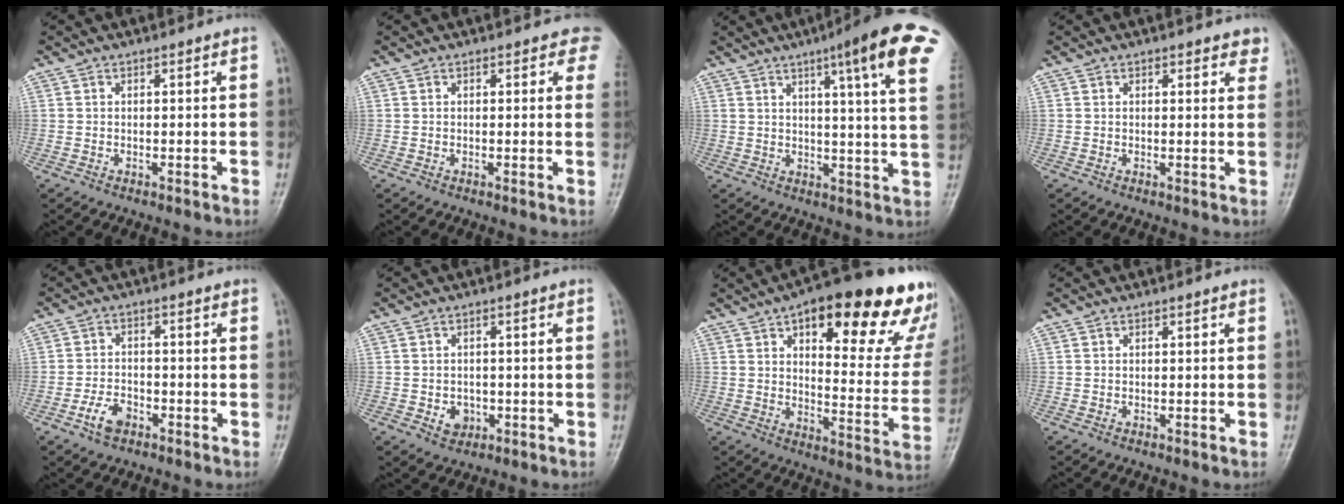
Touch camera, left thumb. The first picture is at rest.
{"total": 3.6, "force": [2.2, 2.0, 1.9], "torque": [0.013, -0.005, 0.008]}
{"total": 16.8, "force": [8.5, 1.4, 14.4], "torque": [-0.180, -0.026, 0.094]}
{"total": 3.0, "force": [2.1, 1.5, 1.6], "torque": [0.008, -0.008, 0.022]}
{"total": 4.7, "force": [-2.6, 2.8, 2.7], "torque": [-0.044, 0.017, -0.048]}
{"total": 3.3, "force": [-0.9, 2.8, 1.5], "torque": [-0.010, 0.003, -0.006]}
{"total": 28.8, "force": [16.3, 10.9, 21.0], "torque": [-0.236, -0.044, 0.216]}
{"total": 0.0}